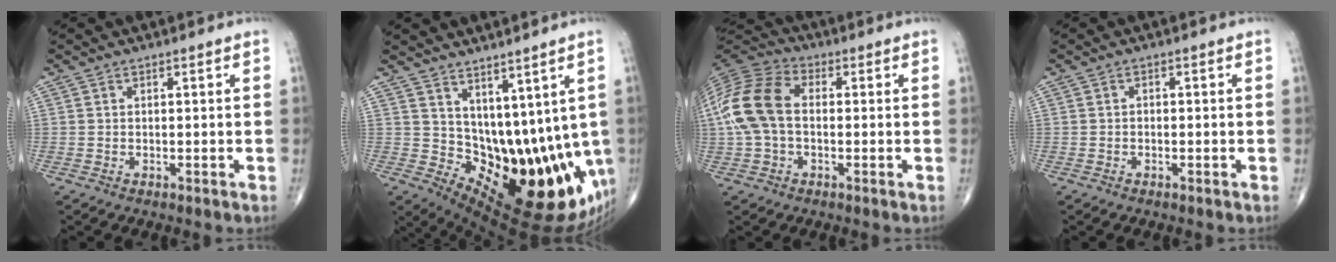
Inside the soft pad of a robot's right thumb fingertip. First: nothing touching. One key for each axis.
{"total": 20.4, "fx": 0.4, "fy": 10.7, "fz": 17.4, "tx": -0.202, "ty": -0.040, "tz": 0.036}
{"total": 14.3, "fx": 0.2, "fy": 9.3, "fz": 10.8, "tx": -0.236, "ty": 0.034, "tz": -0.005}
{"total": 0.6, "fx": -0.3, "fy": 0.5, "fz": 0.3, "tx": 0.000, "ty": 0.003, "tz": -0.010}